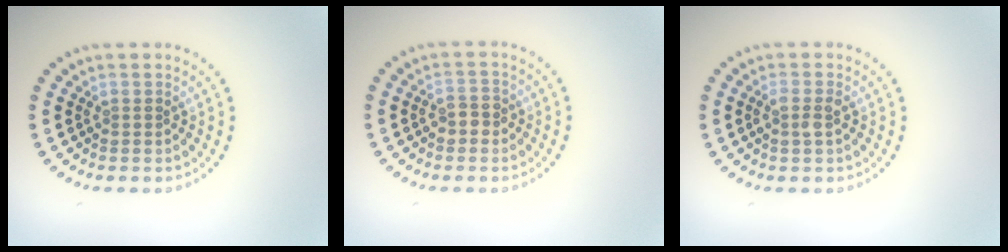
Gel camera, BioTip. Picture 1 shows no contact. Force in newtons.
{"total": 1.6, "press": 1.6, "slide": 0.4}
{"total": 1.5, "press": 1.4, "slide": 0.5}